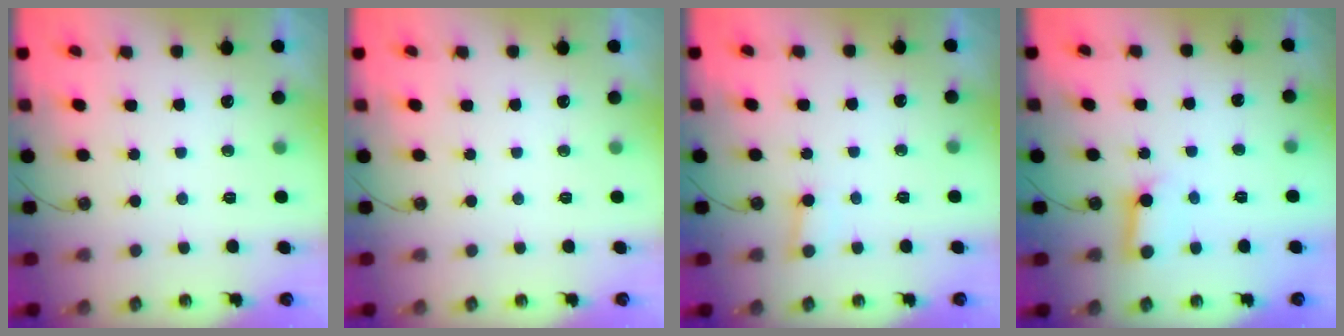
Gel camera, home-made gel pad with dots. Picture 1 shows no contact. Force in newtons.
{"total": 0.0}
{"total": 3.6, "press": 3.6, "slide": 0.3}
{"total": 7.4, "press": 7.3, "slide": 0.9}